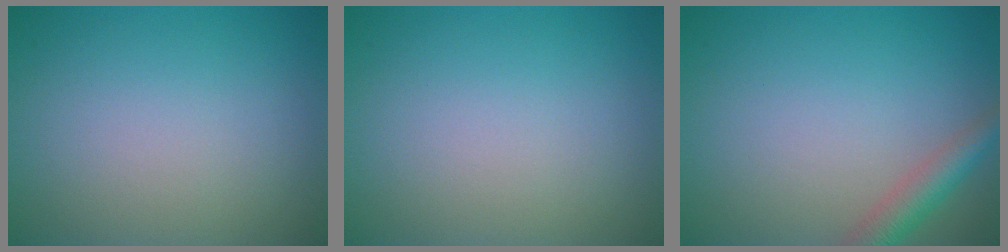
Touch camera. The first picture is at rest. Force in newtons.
{"total": 0.0}
{"total": 2.9, "press": 2.9, "slide": 0.1}